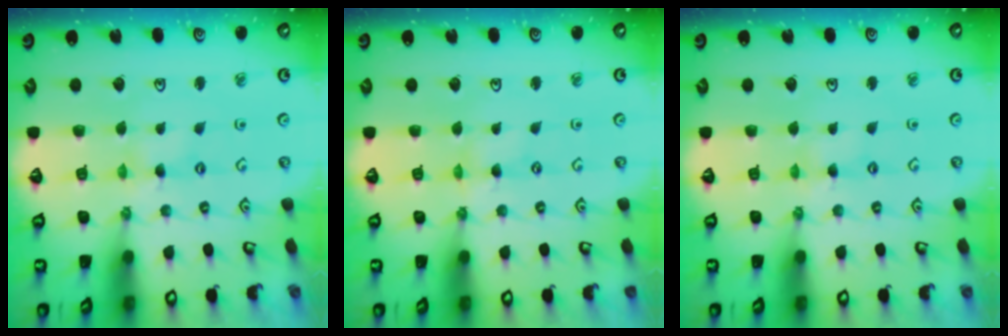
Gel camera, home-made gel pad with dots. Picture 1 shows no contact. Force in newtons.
{"total": 0.0}
{"total": 2.0, "press": 2.0, "slide": 0.4}